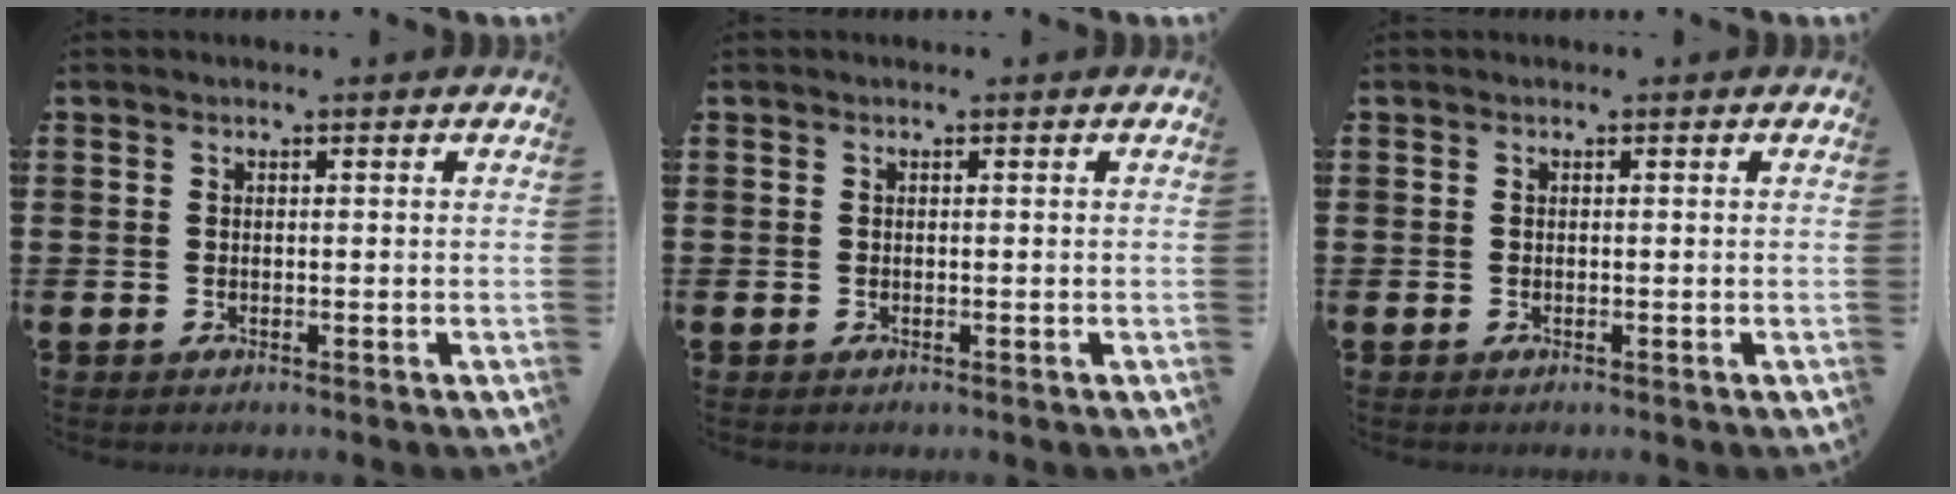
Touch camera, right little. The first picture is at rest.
{"total": 0.0}
{"total": 0.0}